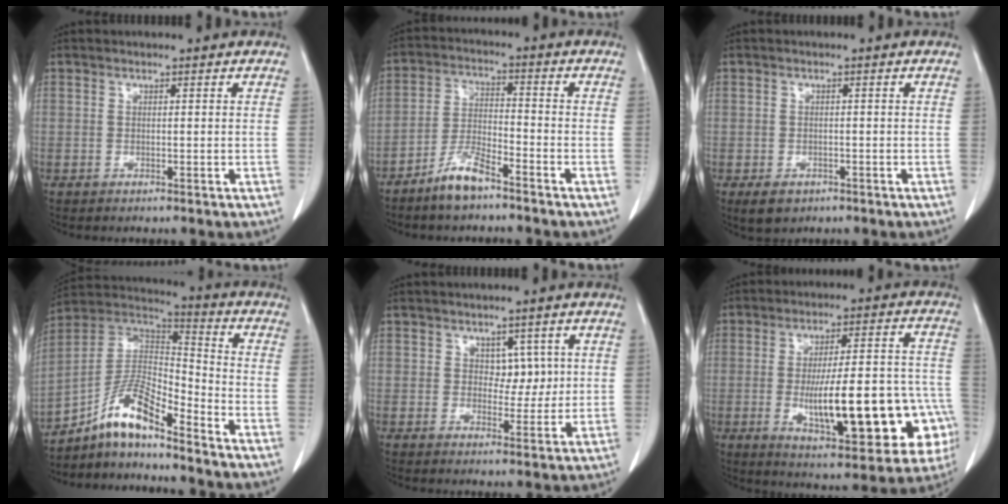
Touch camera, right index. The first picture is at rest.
{"total": 6.4, "force": [-5.0, 1.3, 3.9], "torque": [-0.080, -0.006, -0.098]}
{"total": 3.1, "force": [-1.7, 2.2, 1.3], "torque": [-0.021, -0.001, -0.017]}
{"total": 11.3, "force": [-8.2, 2.0, 7.4], "torque": [-0.146, 0.027, -0.150]}
{"total": 3.8, "force": [1.0, 2.6, 2.6], "torque": [-0.025, 0.002, 0.018]}
{"total": 22.7, "force": [-5.4, 5.6, 21.3], "torque": [-0.248, 0.021, -0.056]}